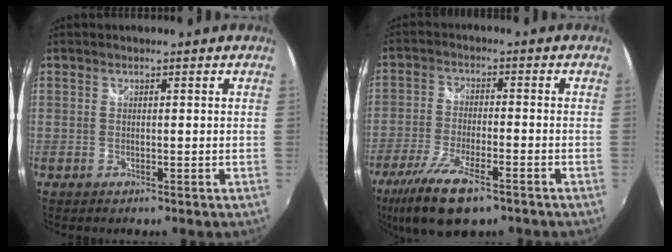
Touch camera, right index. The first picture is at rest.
{"total": 12.7, "force": [-8.4, 3.9, 8.8], "torque": [-0.202, -0.036, -0.159]}